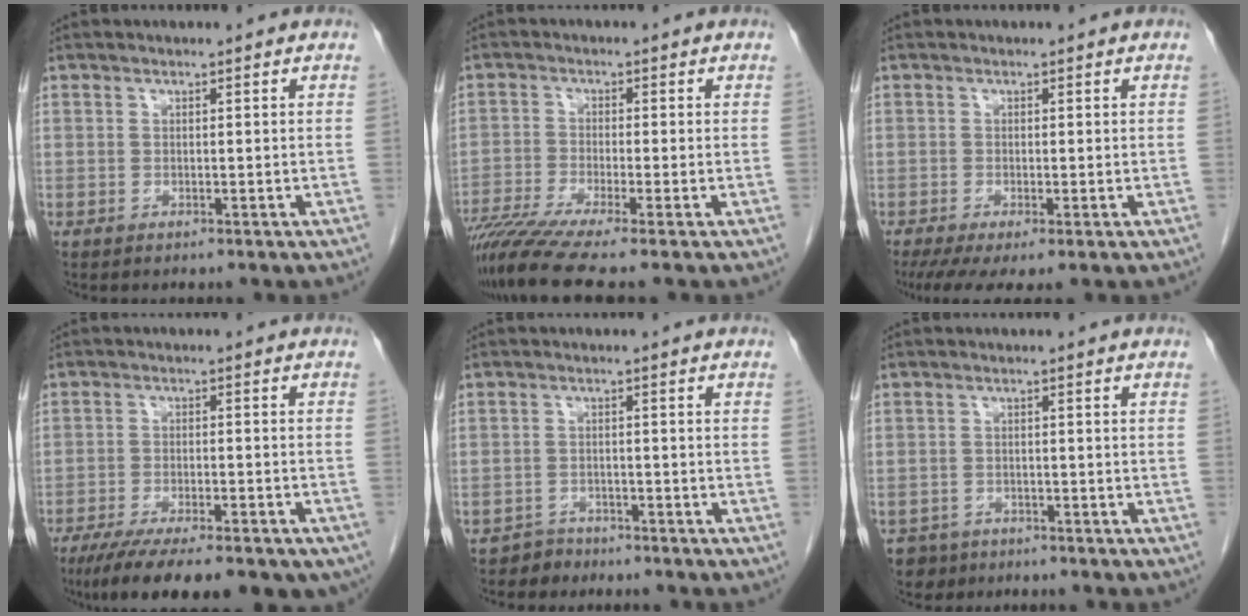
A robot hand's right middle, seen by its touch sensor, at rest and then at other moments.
{"total": 8.8, "force": [-7.0, -1.1, 5.3], "torque": [-0.092, -0.025, -0.118]}
{"total": 5.4, "force": [-3.2, 1.1, 4.2], "torque": [-0.067, -0.016, -0.057]}
{"total": 19.5, "force": [-13.9, 5.4, 12.5], "torque": [-0.170, -0.025, -0.189]}
{"total": 2.4, "force": [-1.9, 1.2, -0.7], "torque": [0.008, 0.006, -0.032]}
{"total": 3.7, "force": [-2.7, 2.5, -0.2], "torque": [0.003, 0.004, -0.044]}